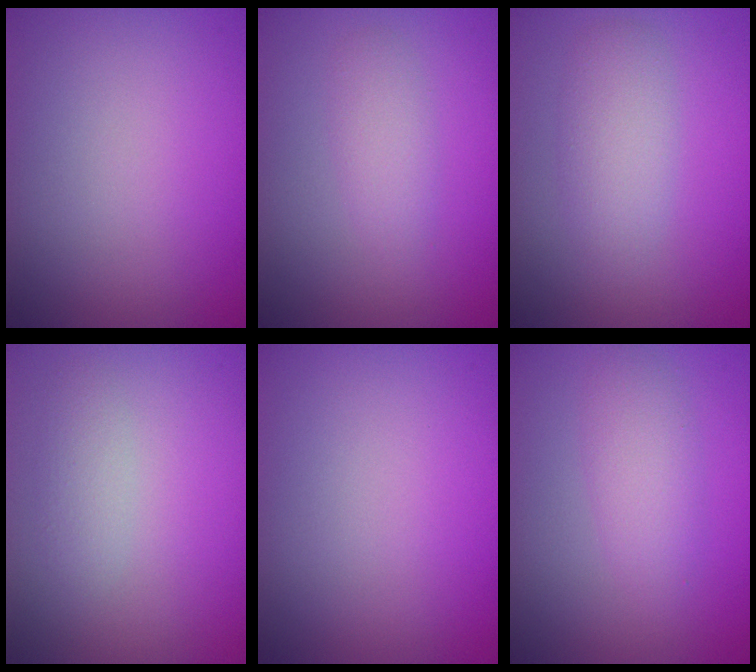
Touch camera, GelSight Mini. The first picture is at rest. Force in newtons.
{"total": 1.8, "press": 1.8, "slide": 0.0}
{"total": 2.9, "press": 2.9, "slide": 0.0}
{"total": 1.4, "press": 1.4, "slide": 0.1}
{"total": 0.0}
{"total": 2.6, "press": 2.6, "slide": 0.2}